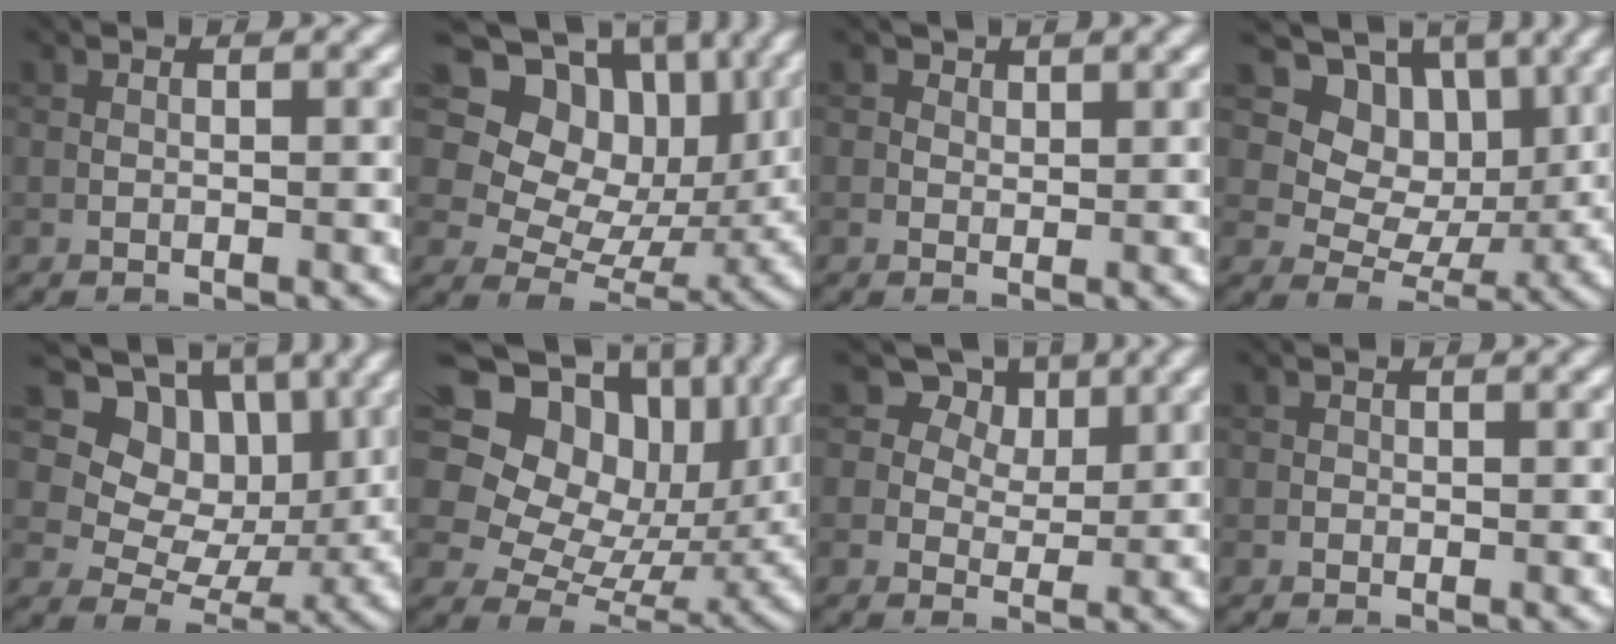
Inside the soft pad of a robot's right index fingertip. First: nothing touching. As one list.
[{"total": 15.0, "force": [7.1, 10.5, 8.1], "torque": [-0.154, 0.044, 0.130]}, {"total": 1.1, "force": [0.7, 0.8, 0.2], "torque": [-0.004, -0.002, 0.009]}, {"total": 9.0, "force": [3.9, 6.7, 4.6], "torque": [-0.074, -0.011, 0.057]}, {"total": 10.3, "force": [4.7, 7.5, 5.3], "torque": [-0.095, -0.002, 0.078]}, {"total": 18.0, "force": [6.3, 13.3, 10.4], "torque": [-0.229, 0.050, 0.121]}, {"total": 5.3, "force": [3.1, 3.7, 2.4], "torque": [-0.043, -0.004, 0.039]}, {"total": 0.0}]